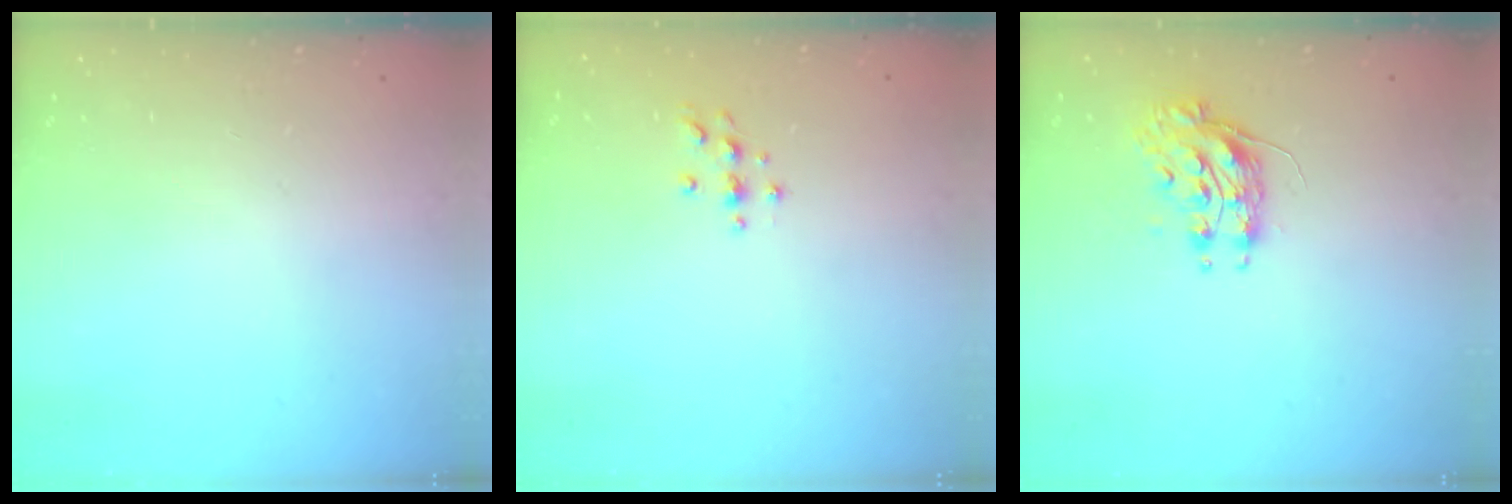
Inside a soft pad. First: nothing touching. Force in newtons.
{"total": 4.0, "press": 3.9, "slide": 0.5}
{"total": 8.3, "press": 8.3, "slide": 0.2}